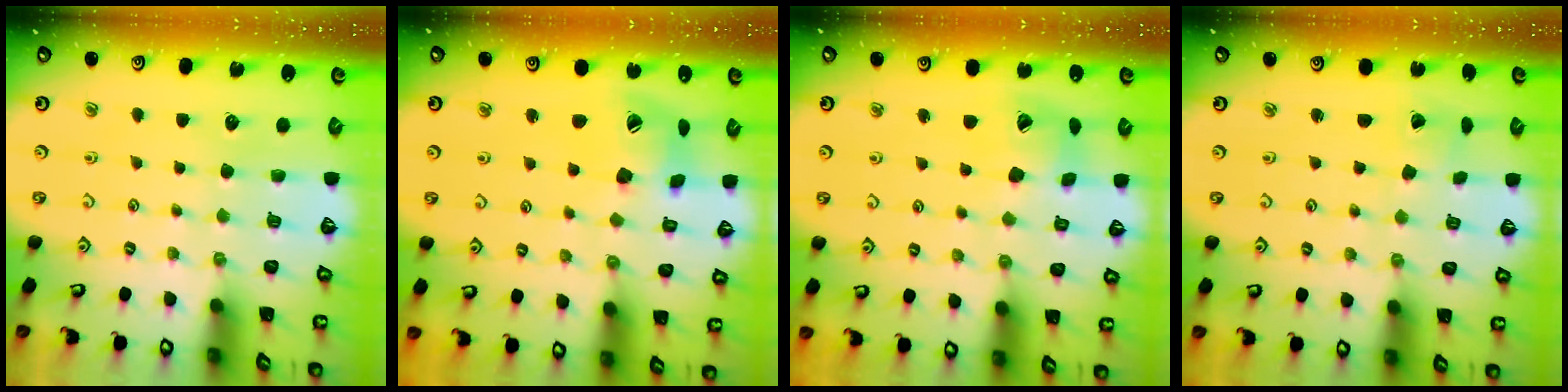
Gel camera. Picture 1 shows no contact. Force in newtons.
{"total": 12.9, "press": 12.9, "slide": 1.0}
{"total": 11.8, "press": 11.7, "slide": 1.5}
{"total": 1.9, "press": 1.9, "slide": 0.0}